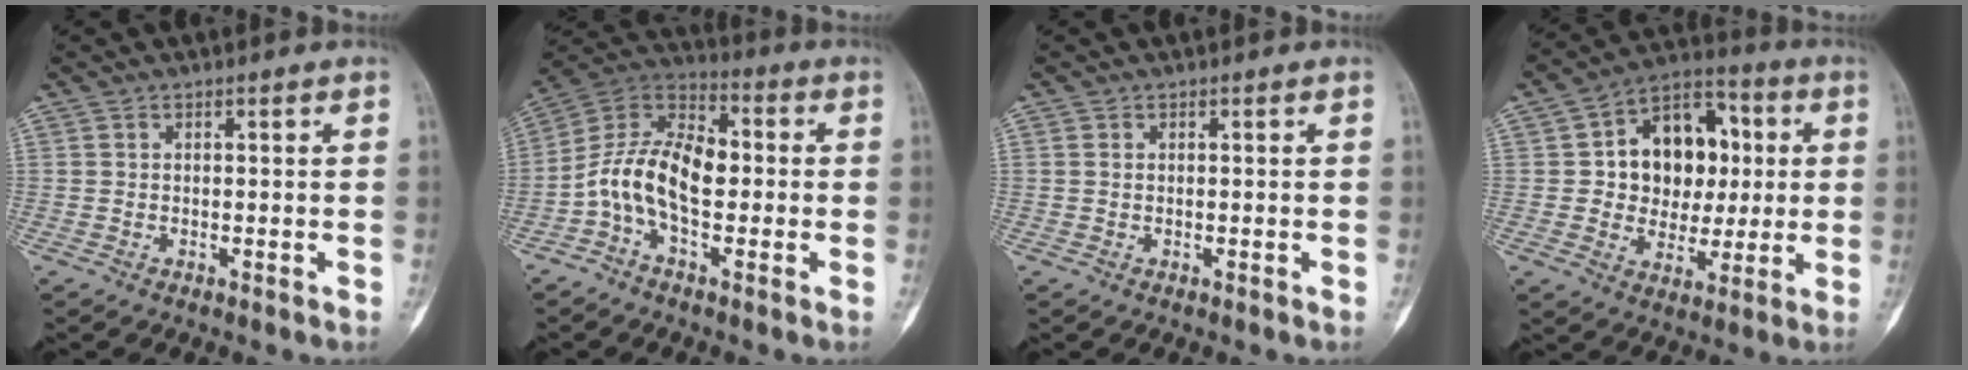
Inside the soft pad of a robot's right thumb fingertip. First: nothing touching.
{"total": 13.6, "force": [-2.0, 8.0, 10.8], "torque": [-0.185, 0.042, -0.047]}
{"total": 0.6, "force": [0.1, 0.4, 0.3], "torque": [-0.004, 0.000, 0.001]}
{"total": 16.4, "force": [2.2, 12.5, 10.3], "torque": [-0.090, 0.020, 0.035]}